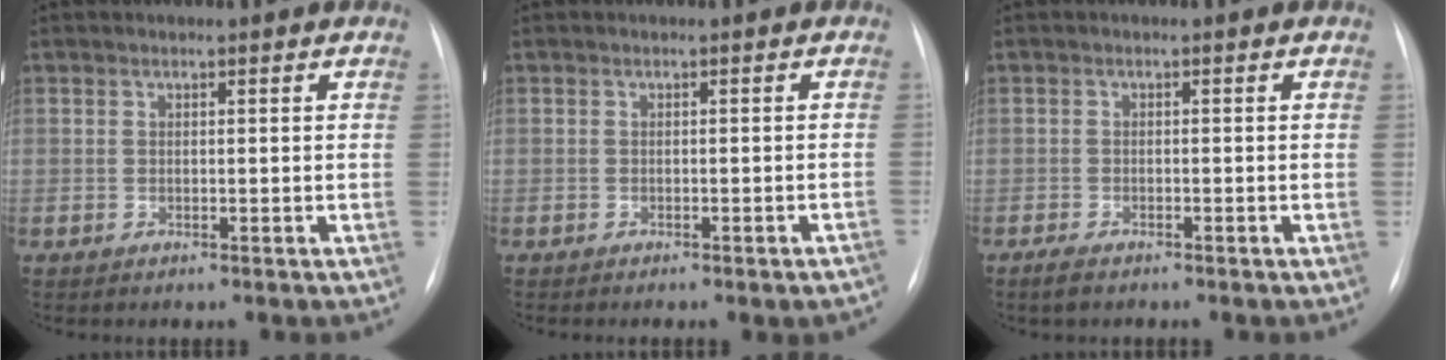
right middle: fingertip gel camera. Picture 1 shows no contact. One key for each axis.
{"total": 3.9, "fx": -3.1, "fy": 0.6, "fz": 2.3, "tx": -0.019, "ty": 0.002, "tz": -0.034}
{"total": 1.9, "fx": -1.5, "fy": 0.7, "fz": 1.0, "tx": -0.030, "ty": -0.004, "tz": -0.025}